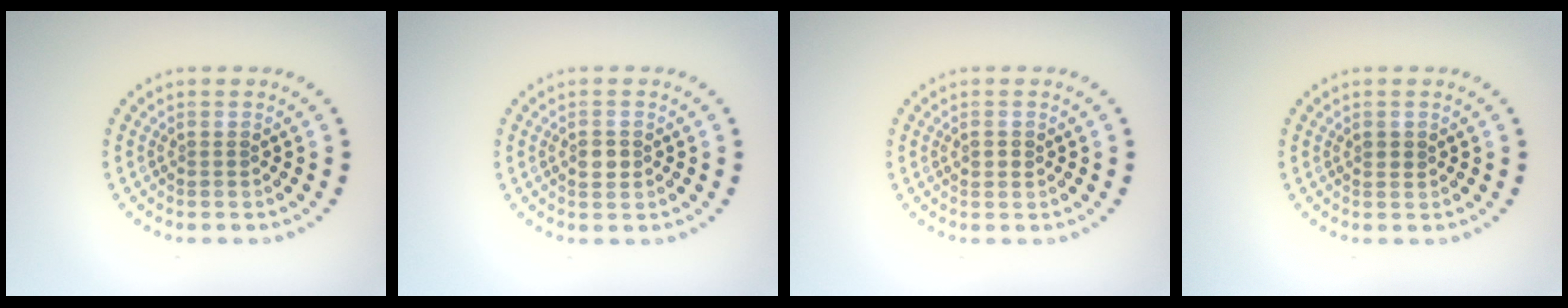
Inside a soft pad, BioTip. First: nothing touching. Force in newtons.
{"total": 1.5, "press": 1.5, "slide": 0.3}
{"total": 1.1, "press": 1.0, "slide": 0.4}
{"total": 0.9, "press": 0.8, "slide": 0.3}